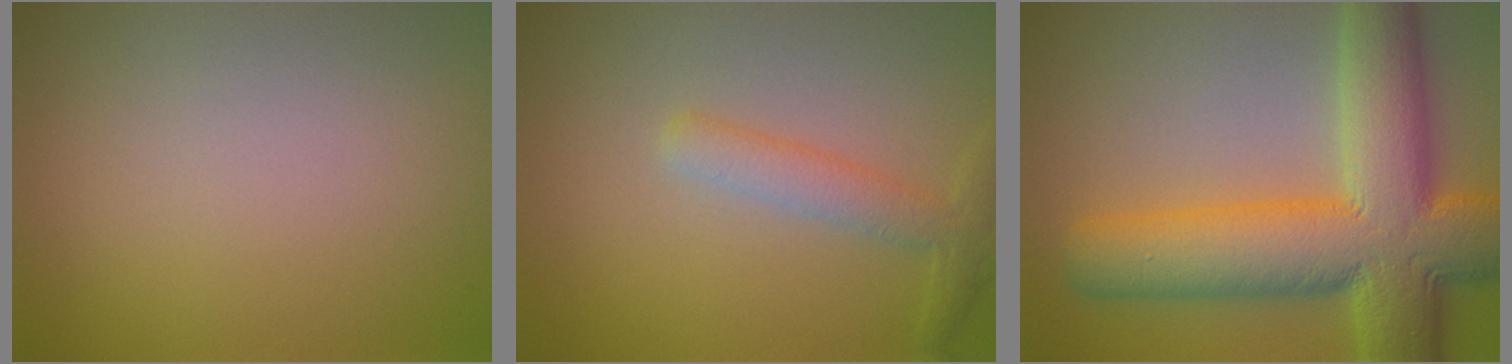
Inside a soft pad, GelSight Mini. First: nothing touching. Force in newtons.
{"total": 2.6, "press": 2.6, "slide": 0.1}
{"total": 13.1, "press": 13.1, "slide": 0.4}